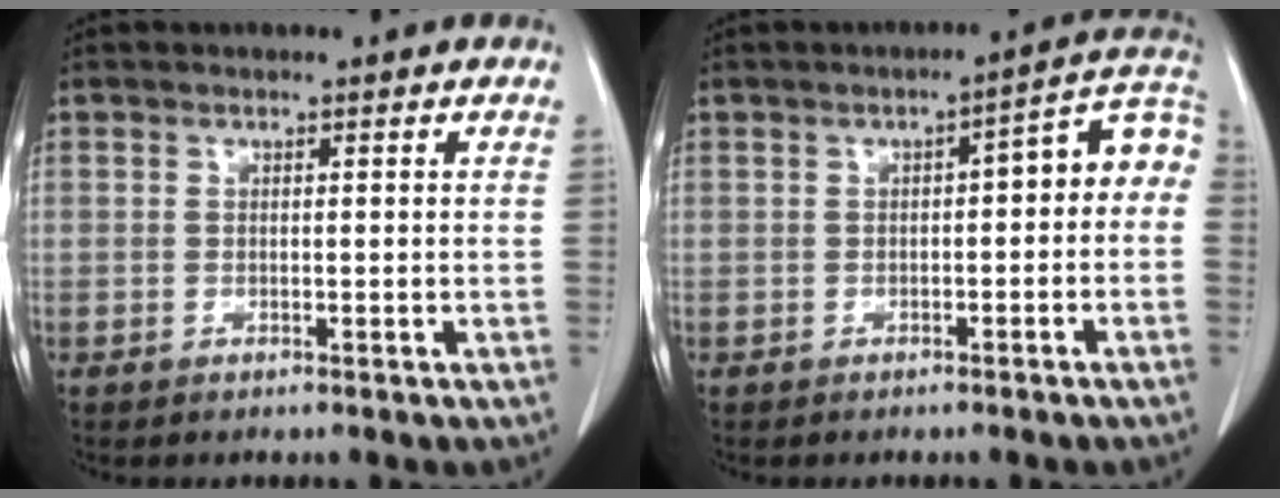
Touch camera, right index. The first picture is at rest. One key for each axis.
{"total": 7.5, "fx": -0.4, "fy": 2.6, "fz": 7.0, "tx": -0.090, "ty": 0.040, "tz": -0.008}